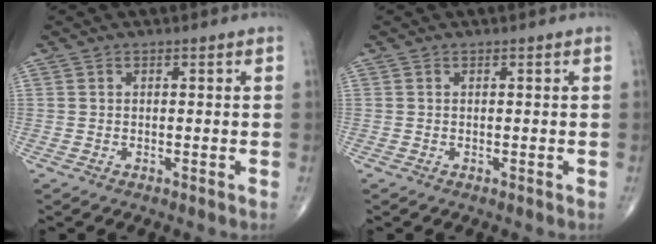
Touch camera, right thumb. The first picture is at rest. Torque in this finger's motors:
{"motor_torque": [0.00, -0.09, 0.10, 0.15, -0.02]}